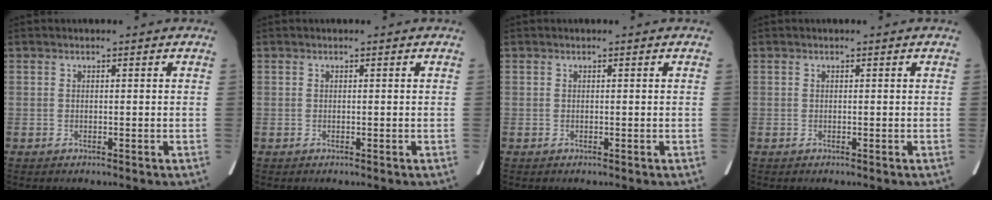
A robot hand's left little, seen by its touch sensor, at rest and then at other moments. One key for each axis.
{"total": 0.0}
{"total": 0.0}
{"total": 0.0}